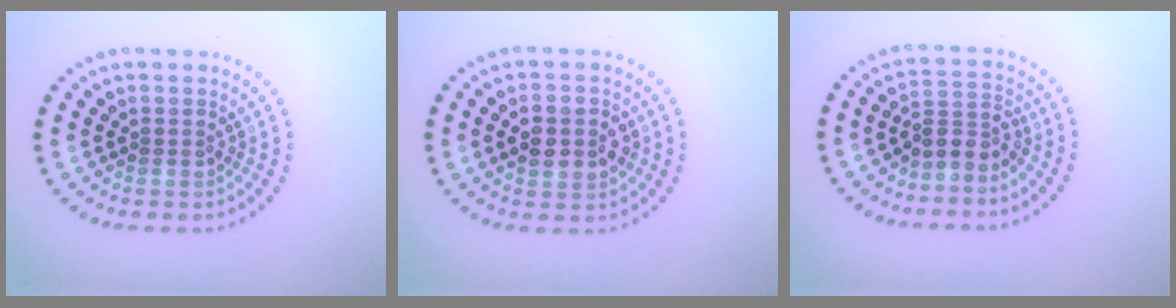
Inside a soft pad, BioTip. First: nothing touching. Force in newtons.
{"total": 3.7, "press": 3.7, "slide": 0.2}
{"total": 2.6, "press": 1.9, "slide": 1.8}